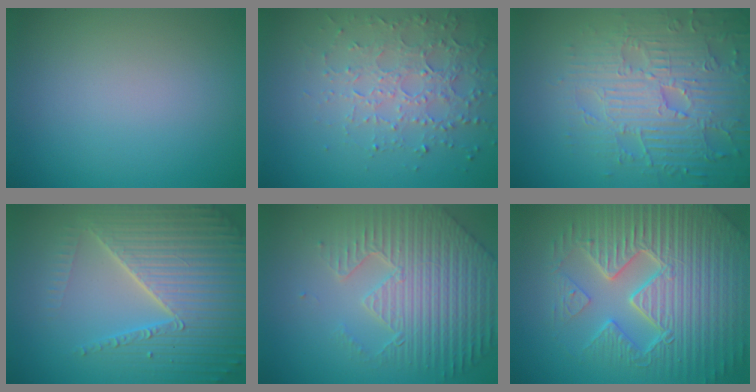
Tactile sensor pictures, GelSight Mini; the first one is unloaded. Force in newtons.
{"total": 3.7, "press": 3.7, "slide": 0.5}
{"total": 7.1, "press": 5.6, "slide": 4.4}
{"total": 7.1, "press": 6.9, "slide": 1.6}
{"total": 7.4, "press": 5.6, "slide": 4.8}
{"total": 9.5, "press": 6.8, "slide": 6.7}